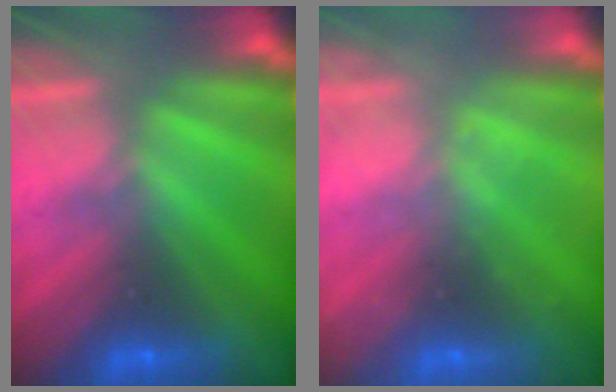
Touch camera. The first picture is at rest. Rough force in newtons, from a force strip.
{"total": 2.4}